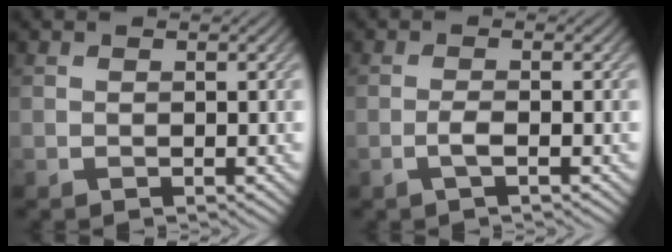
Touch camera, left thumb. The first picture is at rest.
{"total": 1.7, "force": [-0.7, 0.2, 1.6], "torque": [-0.033, 0.006, -0.019]}